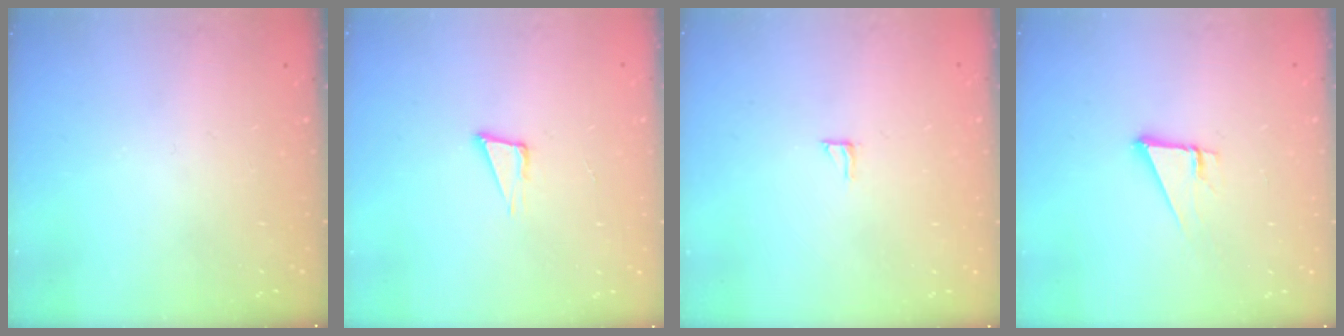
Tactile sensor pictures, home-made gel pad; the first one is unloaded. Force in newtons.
{"total": 5.1, "press": 3.9, "slide": 3.2}
{"total": 4.2, "press": 4.2, "slide": 0.4}
{"total": 3.7, "press": 3.7, "slide": 0.2}